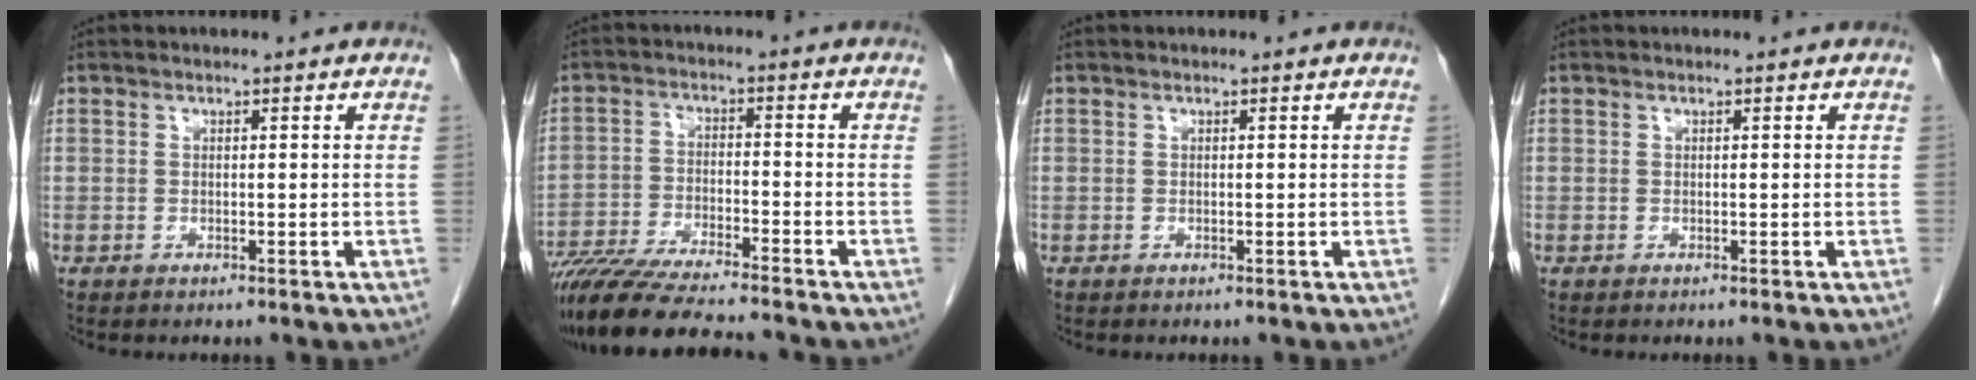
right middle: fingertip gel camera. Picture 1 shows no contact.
{"total": 13.9, "force": [-12.2, 1.0, 6.7], "torque": [-0.115, -0.024, -0.202]}
{"total": 0.0}
{"total": 0.0}